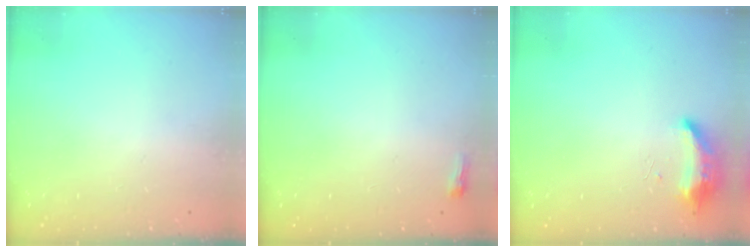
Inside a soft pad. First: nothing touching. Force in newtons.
{"total": 2.6, "press": 2.5, "slide": 0.6}
{"total": 16.8, "press": 10.1, "slide": 13.4}